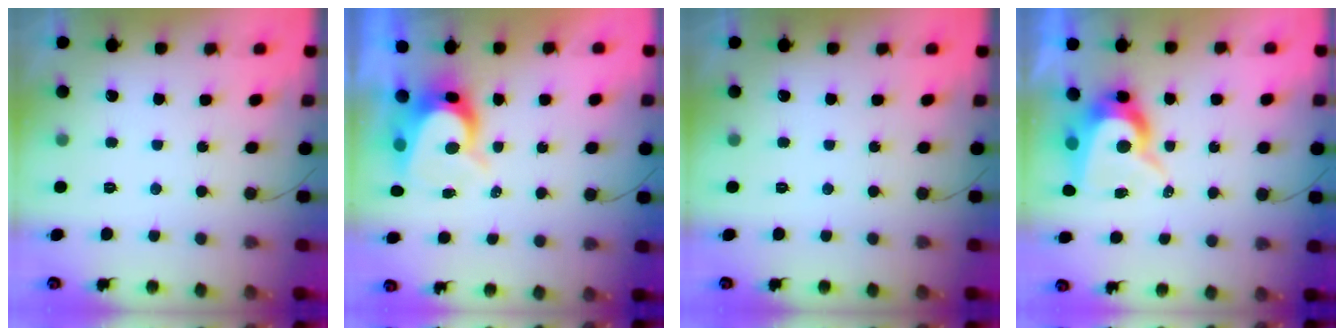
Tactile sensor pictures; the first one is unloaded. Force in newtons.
{"total": 9.0, "press": 9.0, "slide": 0.7}
{"total": 0.0}
{"total": 10.8, "press": 10.7, "slide": 0.8}